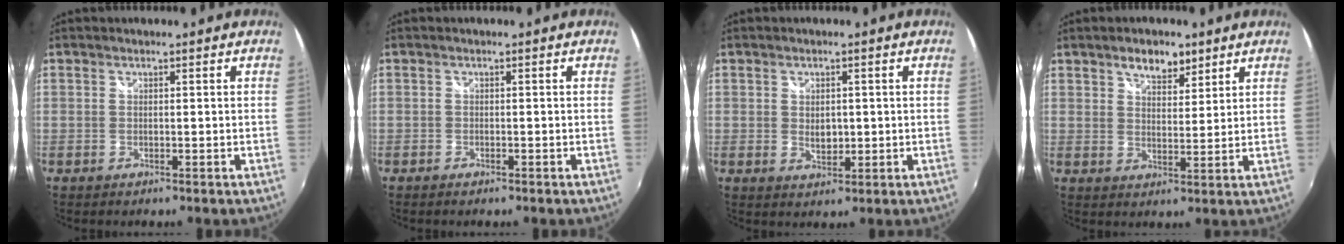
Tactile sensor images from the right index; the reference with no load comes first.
{"total": 1.0, "force": [-0.8, 0.4, 0.3], "torque": [-0.009, -0.003, -0.015]}
{"total": 3.3, "force": [0.0, 2.3, 2.3], "torque": [-0.035, -0.003, 0.003]}
{"total": 5.9, "force": [4.0, 2.9, 3.2], "torque": [-0.044, 0.005, 0.066]}